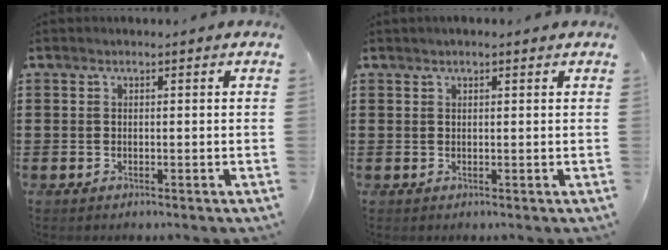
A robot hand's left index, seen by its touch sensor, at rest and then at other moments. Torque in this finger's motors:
{"motor_torque": [0.86, 0.89, 0.06, 0.03]}